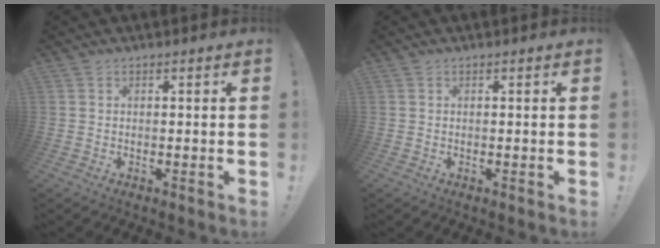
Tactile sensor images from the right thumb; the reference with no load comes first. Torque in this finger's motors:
{"motor_torque": [0.03, 0.01, 0.00, 0.01, 0.00]}